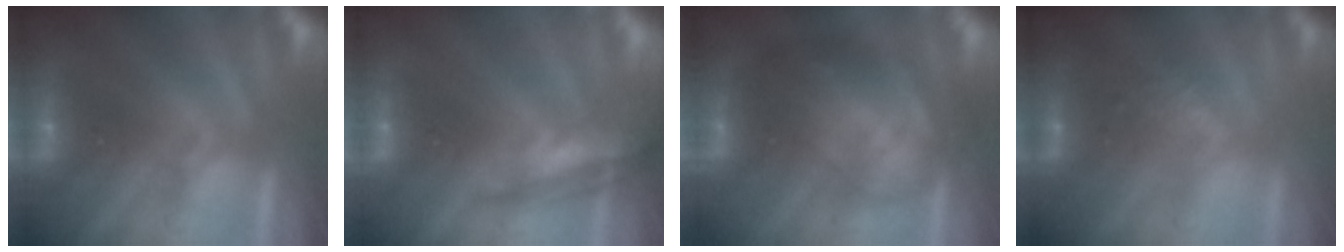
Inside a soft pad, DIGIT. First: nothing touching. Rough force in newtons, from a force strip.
{"total": 2.5}
{"total": 7.0}
{"total": 2.4}